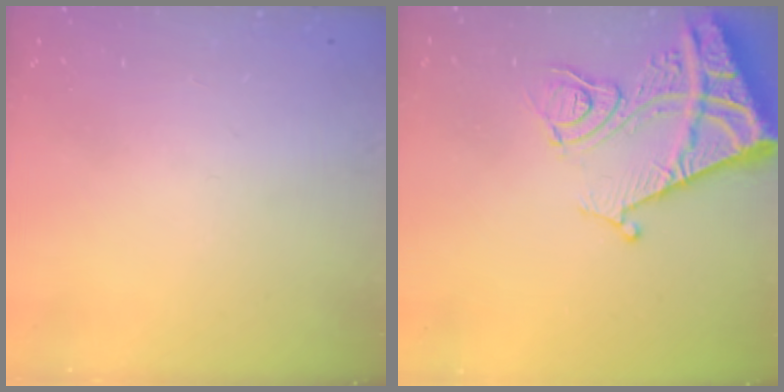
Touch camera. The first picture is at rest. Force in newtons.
{"total": 13.8, "press": 13.8, "slide": 1.4}